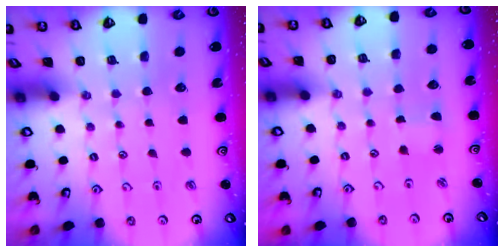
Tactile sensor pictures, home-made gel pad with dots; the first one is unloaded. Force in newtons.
{"total": 1.4, "press": 1.4, "slide": 0.3}